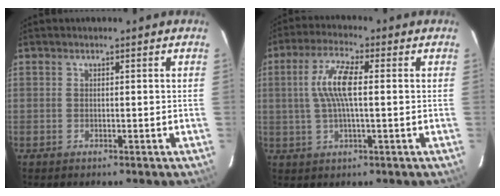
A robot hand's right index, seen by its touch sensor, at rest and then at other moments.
{"total": 8.4, "force": [0.8, 2.0, 8.2], "torque": [-0.161, 0.009, 0.017]}